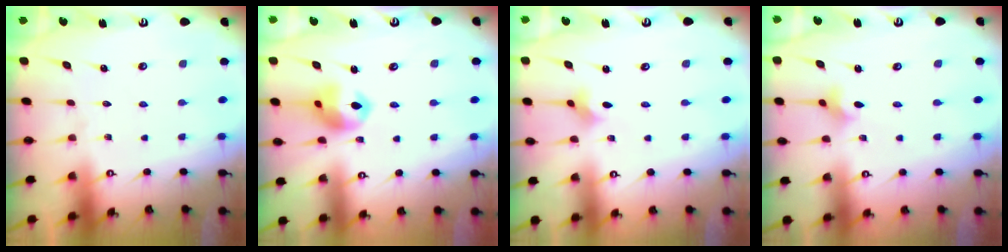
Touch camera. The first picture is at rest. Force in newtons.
{"total": 11.6, "press": 11.6, "slide": 1.1}
{"total": 2.3, "press": 2.2, "slide": 0.4}
{"total": 3.7, "press": 3.6, "slide": 0.7}